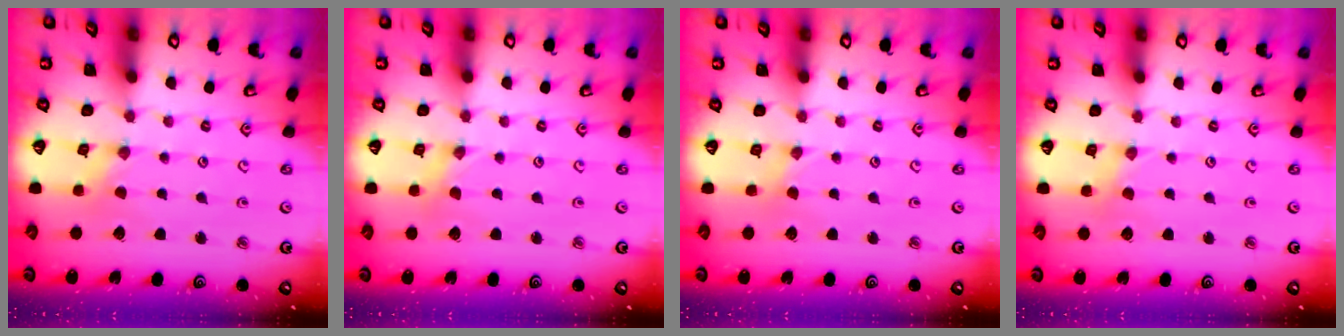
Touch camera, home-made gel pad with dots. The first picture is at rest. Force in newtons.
{"total": 0.0}
{"total": 1.1, "press": 1.1, "slide": 0.2}
{"total": 1.1, "press": 1.0, "slide": 0.3}